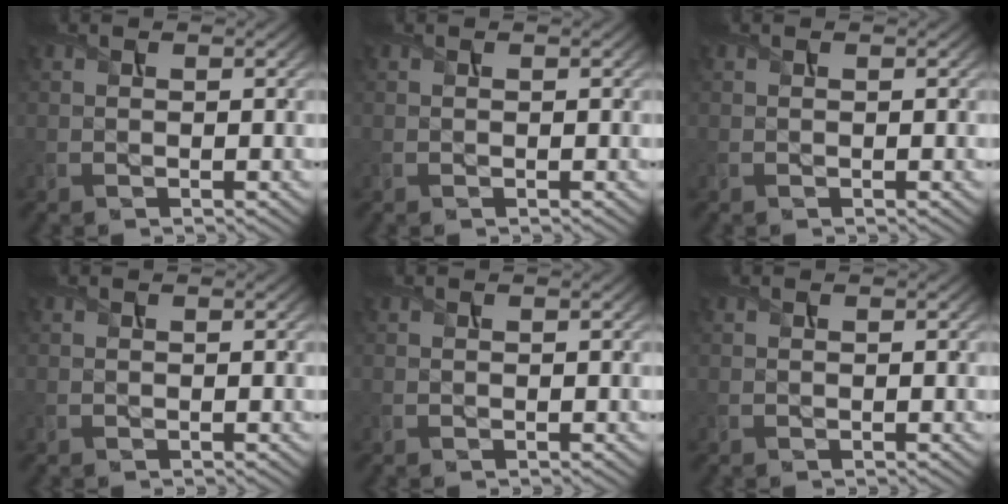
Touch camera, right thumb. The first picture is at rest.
{"total": 0.0}
{"total": 0.0}
{"total": 0.0}
{"total": 0.0}
{"total": 0.0}